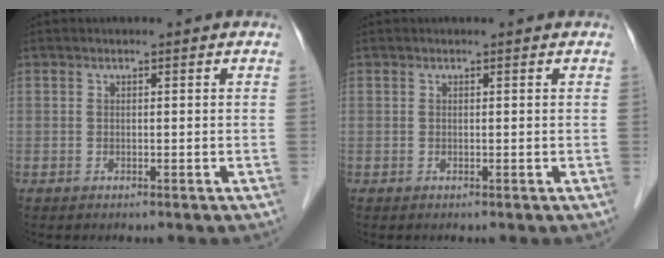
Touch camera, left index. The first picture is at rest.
{"total": 0.7, "force": [0.7, 0.1, 0.1], "torque": [-0.004, 0.007, 0.009]}